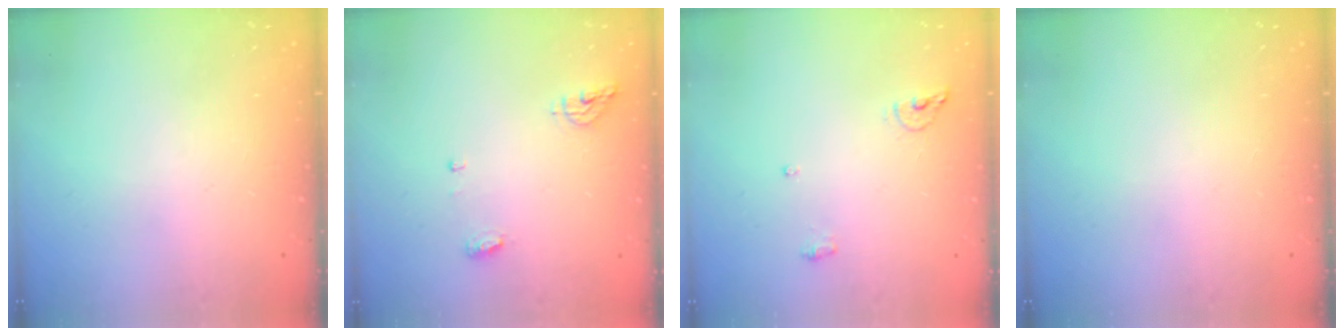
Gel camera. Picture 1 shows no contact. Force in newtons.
{"total": 9.0, "press": 5.9, "slide": 6.9}
{"total": 6.1, "press": 5.9, "slide": 1.4}
{"total": 0.0}